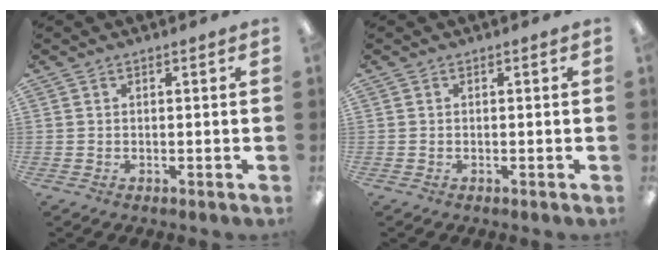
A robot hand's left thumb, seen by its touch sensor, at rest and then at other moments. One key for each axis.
{"total": 0.0}